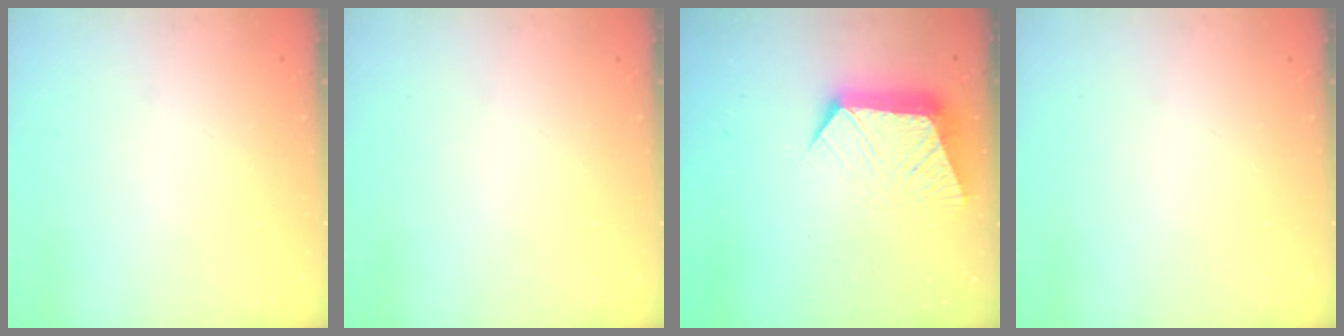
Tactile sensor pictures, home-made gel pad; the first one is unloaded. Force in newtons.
{"total": 0.0}
{"total": 10.4, "press": 10.4, "slide": 0.7}
{"total": 0.0}